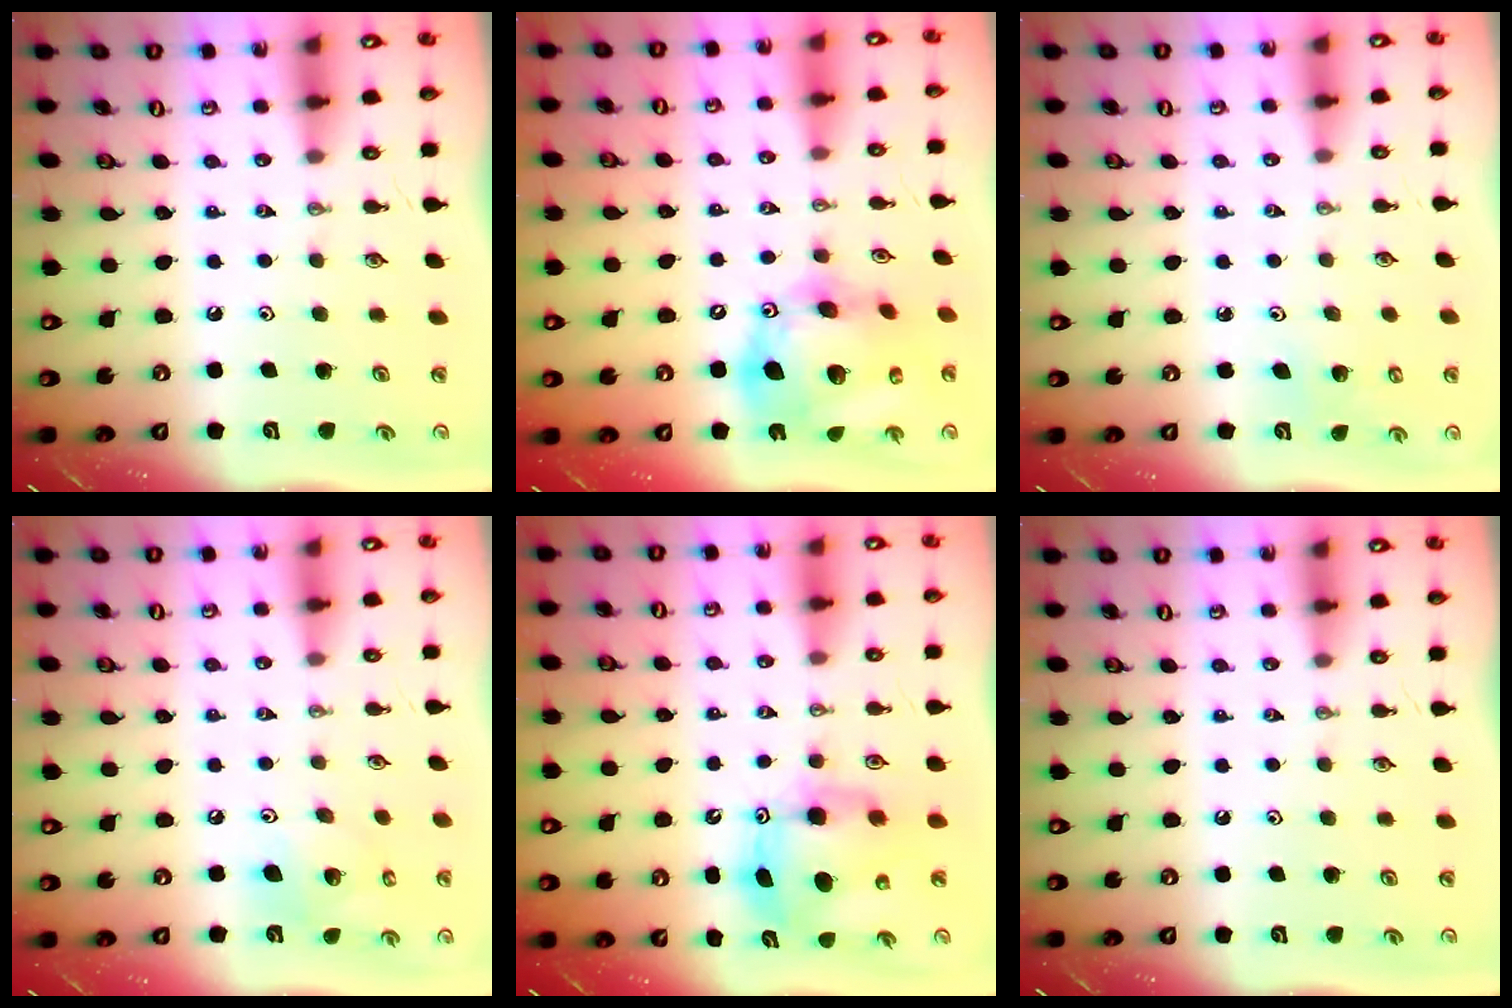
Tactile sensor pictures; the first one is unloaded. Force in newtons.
{"total": 22.1, "press": 21.9, "slide": 3.3}
{"total": 3.7, "press": 3.6, "slide": 0.3}
{"total": 10.5, "press": 10.2, "slide": 2.7}
{"total": 9.8, "press": 9.8, "slide": 1.1}
{"total": 0.0}